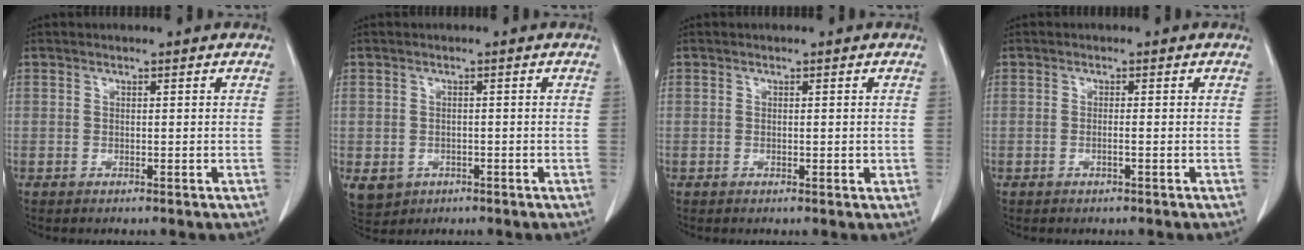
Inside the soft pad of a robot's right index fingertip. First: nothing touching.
{"total": 5.9, "force": [-2.2, 5.2, 1.7], "torque": [-0.041, -0.001, -0.026]}
{"total": 1.2, "force": [-0.1, 0.5, 1.1], "torque": [-0.014, -0.002, 0.001]}
{"total": 0.8, "force": [-0.3, -0.1, 0.7], "torque": [-0.014, 0.001, -0.006]}